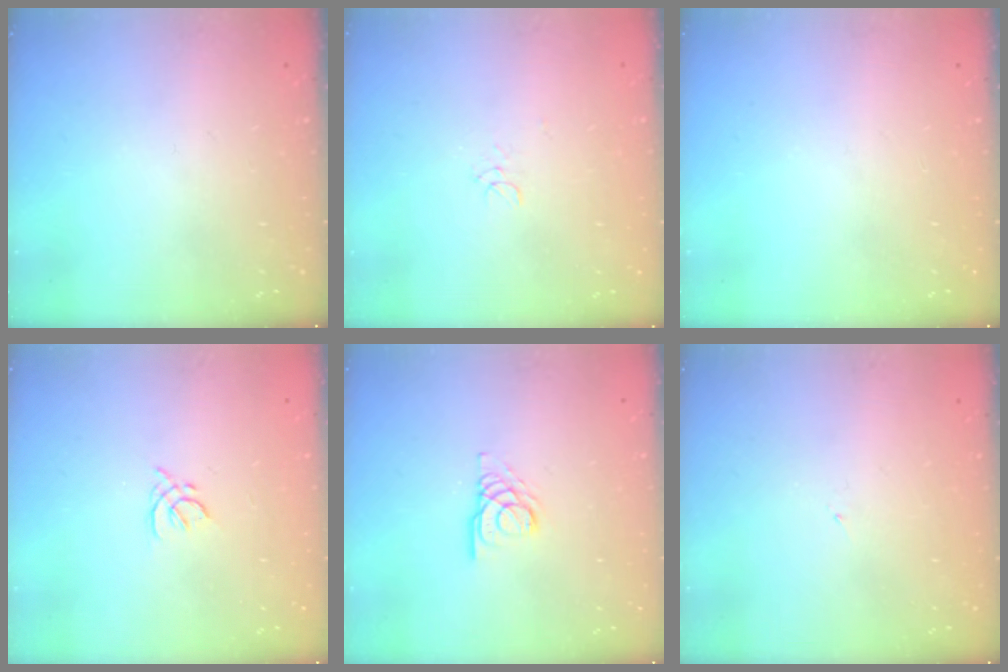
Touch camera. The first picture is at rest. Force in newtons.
{"total": 3.1, "press": 3.1, "slide": 0.2}
{"total": 0.0}
{"total": 2.0, "press": 2.0, "slide": 0.6}
{"total": 5.0, "press": 5.0, "slide": 0.4}
{"total": 1.9, "press": 1.9, "slide": 0.1}